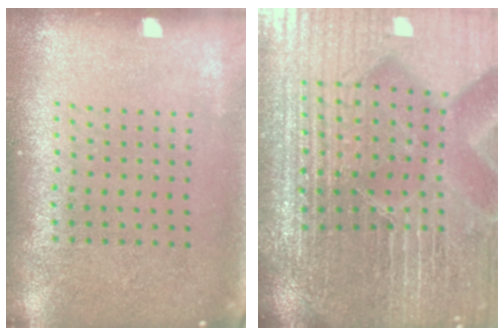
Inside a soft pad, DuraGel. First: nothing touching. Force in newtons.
{"total": 5.8, "press": 5.3, "slide": 2.3}